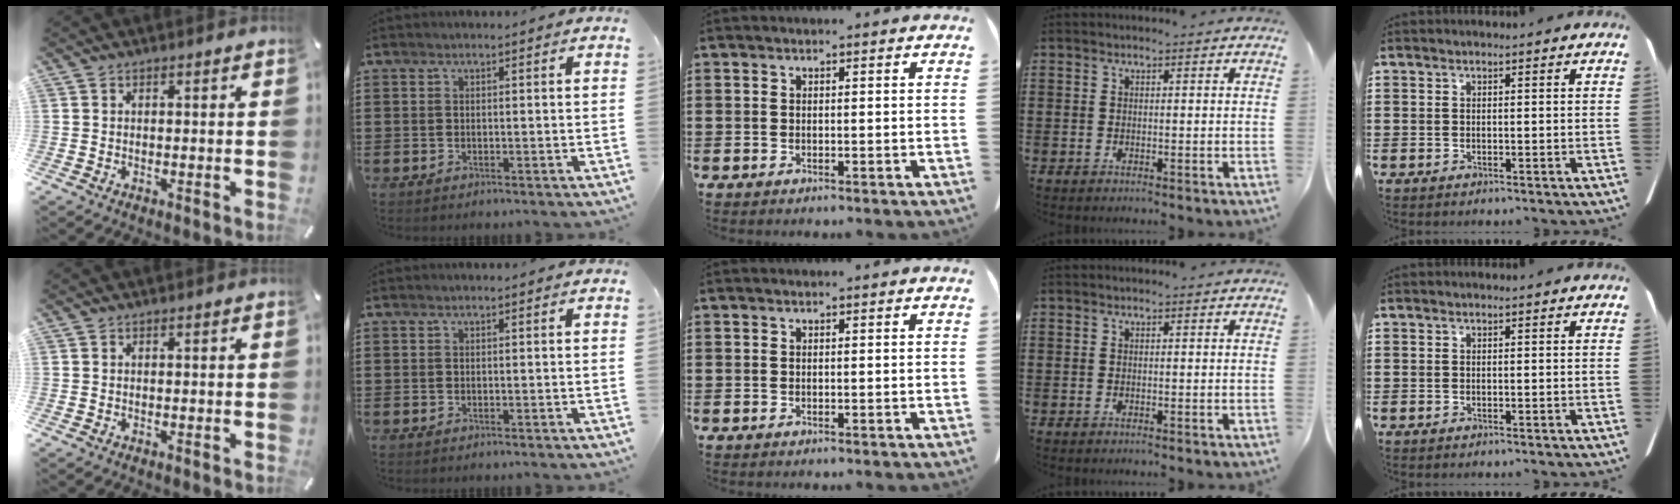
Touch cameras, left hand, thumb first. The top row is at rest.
{}